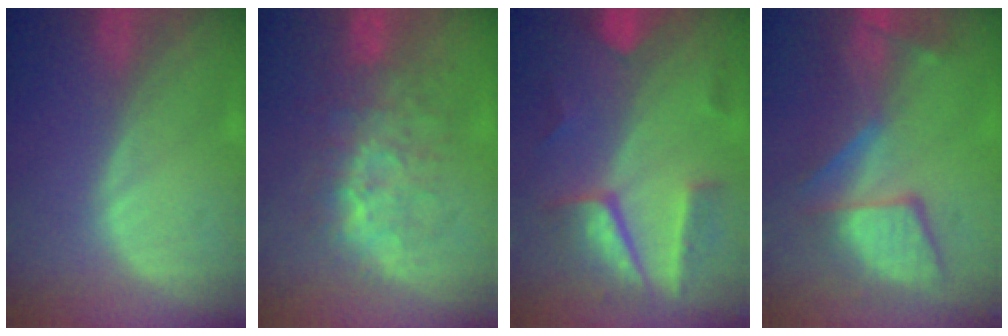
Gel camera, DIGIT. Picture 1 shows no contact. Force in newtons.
{"total": 7.7, "press": 7.5, "slide": 1.4}
{"total": 7.9, "press": 7.6, "slide": 2.0}
{"total": 9.5, "press": 9.2, "slide": 2.1}